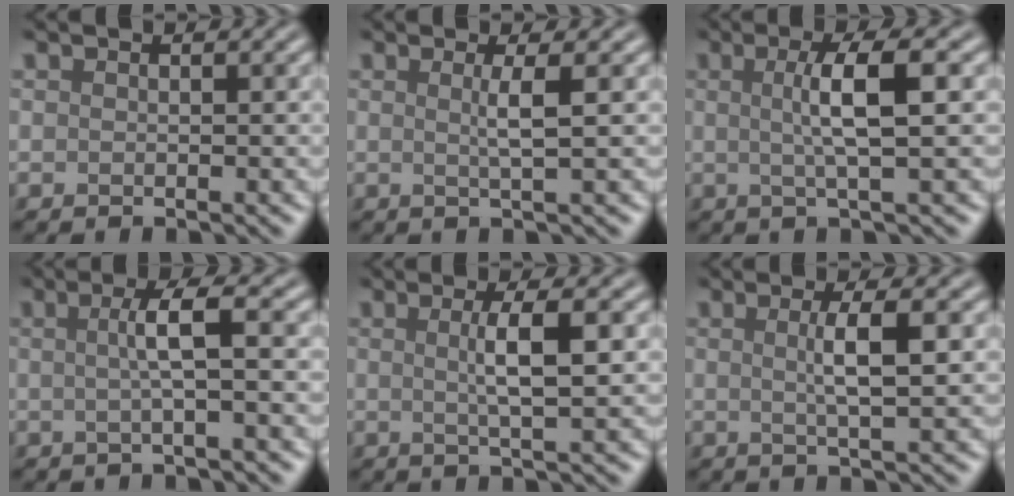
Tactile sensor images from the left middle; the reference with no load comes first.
{"total": 2.2, "force": [0.3, 0.4, 2.1], "torque": [-0.039, 0.002, -0.002]}
{"total": 4.5, "force": [0.5, 0.9, 4.4], "torque": [-0.072, 0.005, 0.004]}
{"total": 3.3, "force": [0.1, 0.5, 3.2], "torque": [-0.057, 0.003, -0.003]}
{"total": 3.7, "force": [0.4, 0.8, 3.6], "torque": [-0.056, 0.003, 0.004]}
{"total": 3.3, "force": [0.4, 0.7, 3.2], "torque": [-0.050, 0.003, 0.003]}